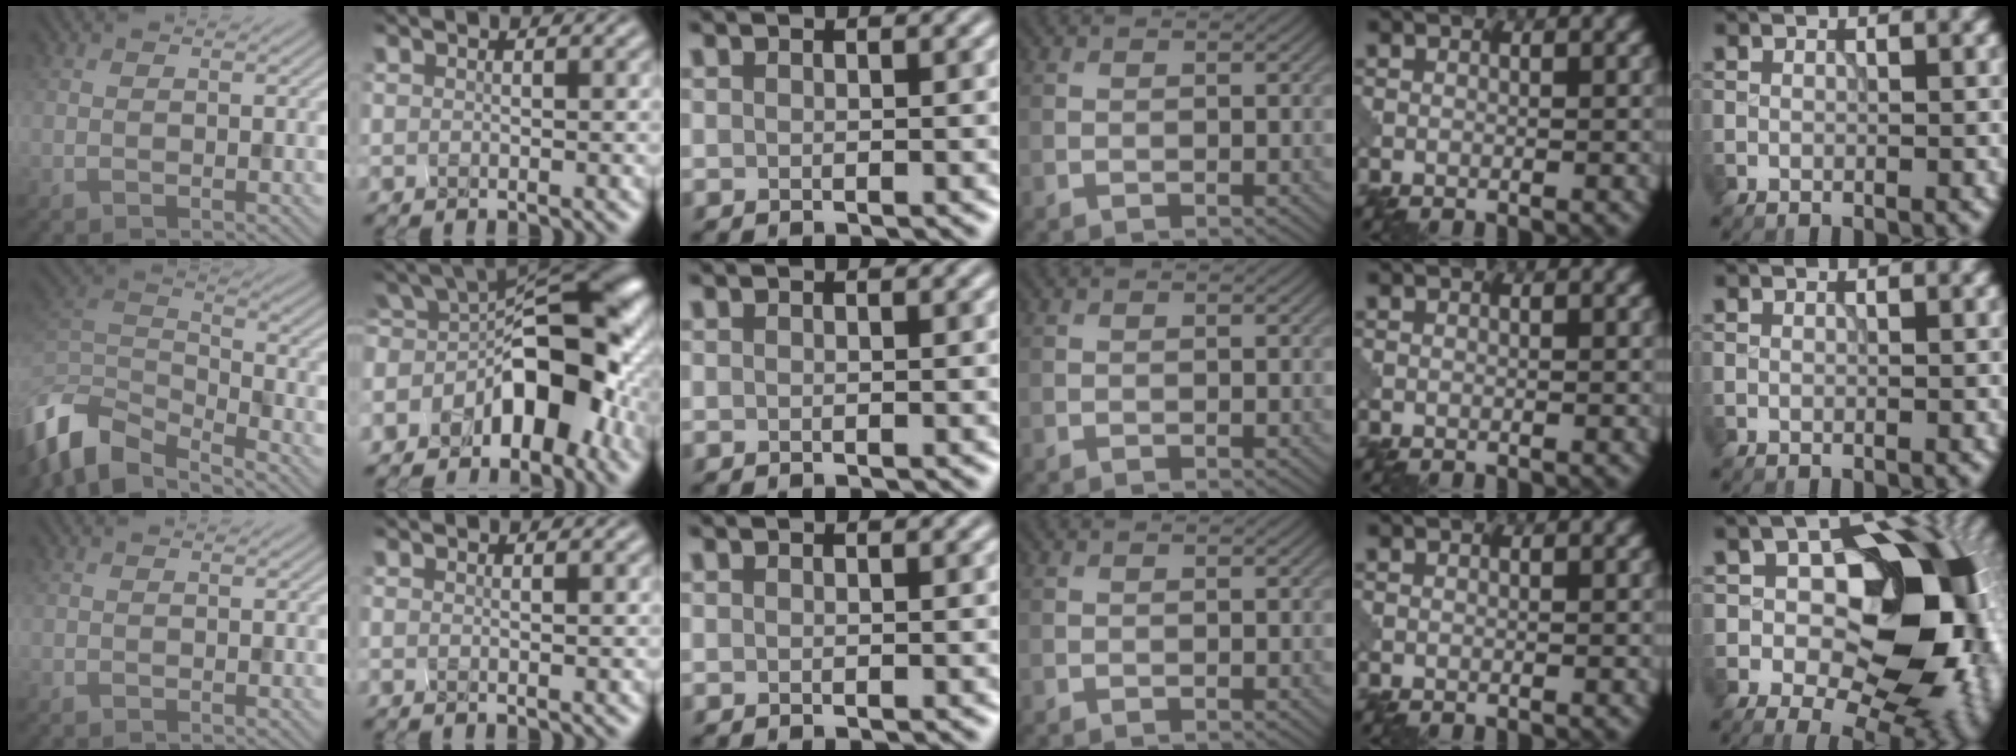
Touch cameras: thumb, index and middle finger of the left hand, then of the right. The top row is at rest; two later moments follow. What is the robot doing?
{"motion": "squeeze", "object": "hand grip exerciser"}